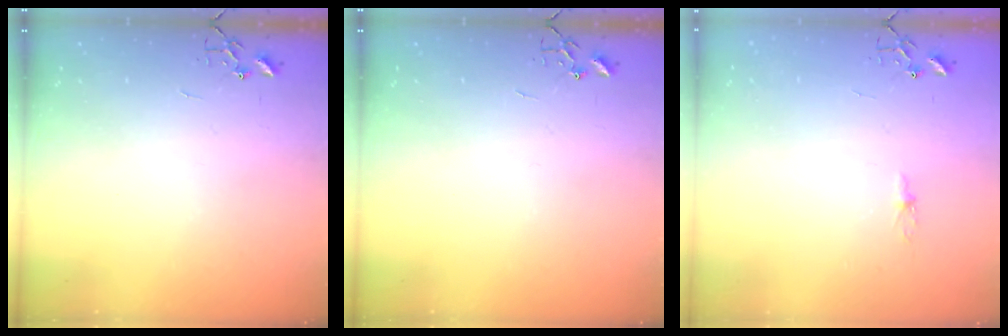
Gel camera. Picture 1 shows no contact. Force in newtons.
{"total": 0.0}
{"total": 2.2, "press": 2.2, "slide": 0.3}